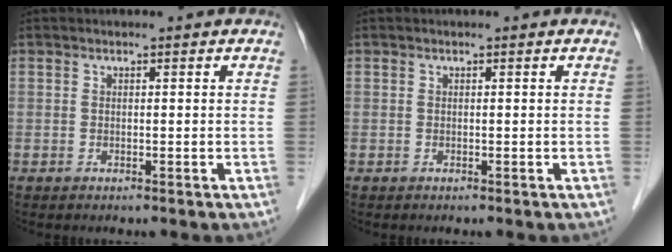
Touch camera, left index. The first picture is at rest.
{"total": 0.0}